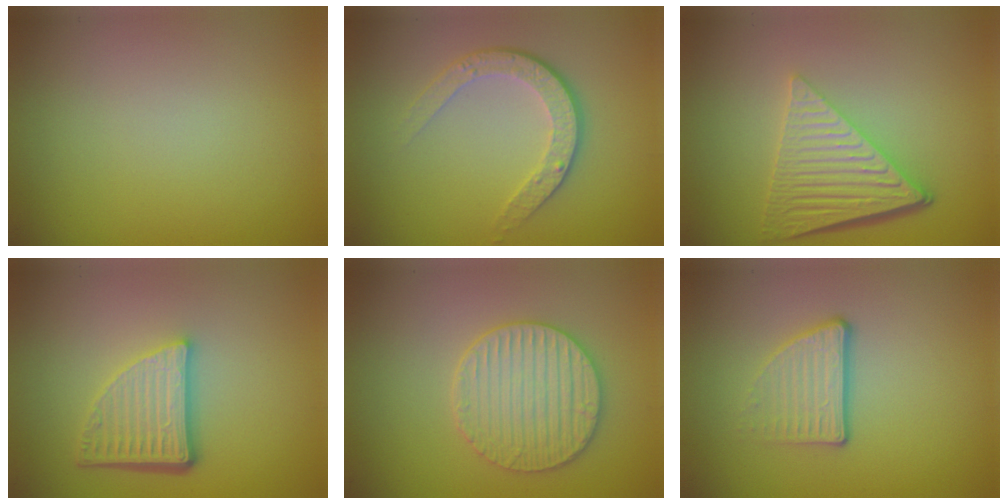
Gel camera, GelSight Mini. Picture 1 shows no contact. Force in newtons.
{"total": 3.5, "press": 2.5, "slide": 2.4}
{"total": 6.2, "press": 4.4, "slide": 4.4}
{"total": 5.2, "press": 3.6, "slide": 3.7}
{"total": 4.1, "press": 3.8, "slide": 1.4}
{"total": 3.5, "press": 2.3, "slide": 2.6}